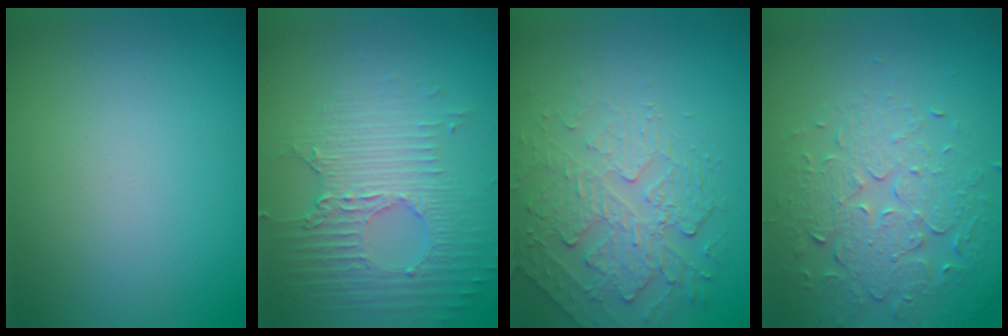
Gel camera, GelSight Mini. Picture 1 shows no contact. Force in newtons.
{"total": 5.4, "press": 3.5, "slide": 4.1}
{"total": 2.7, "press": 2.1, "slide": 1.7}
{"total": 5.3, "press": 3.7, "slide": 3.9}